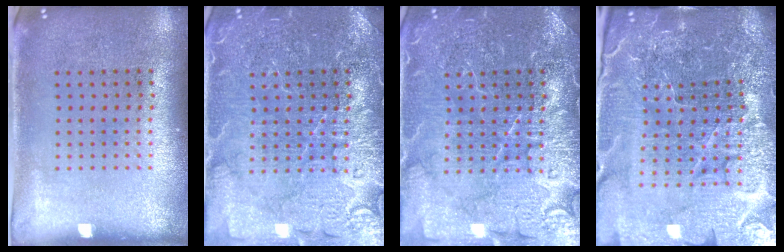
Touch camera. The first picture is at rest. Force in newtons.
{"total": 4.1, "press": 4.1, "slide": 0.6}
{"total": 7.1, "press": 7.0, "slide": 1.0}
{"total": 6.1, "press": 5.4, "slide": 2.7}